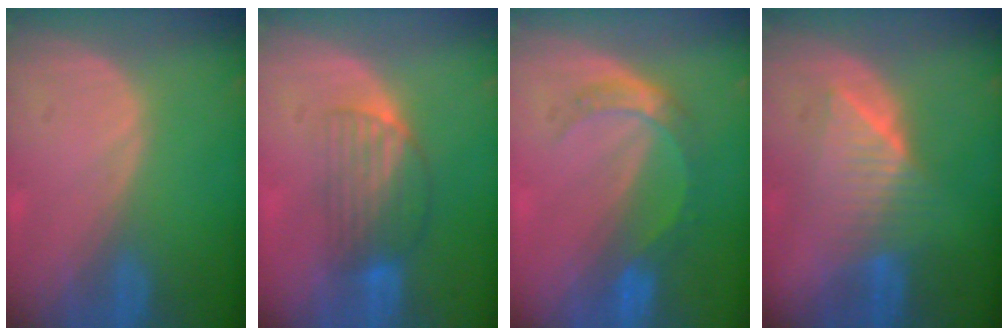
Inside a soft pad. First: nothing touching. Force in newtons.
{"total": 6.6, "press": 5.6, "slide": 3.4}
{"total": 5.4, "press": 4.9, "slide": 2.2}
{"total": 6.4, "press": 6.3, "slide": 1.1}